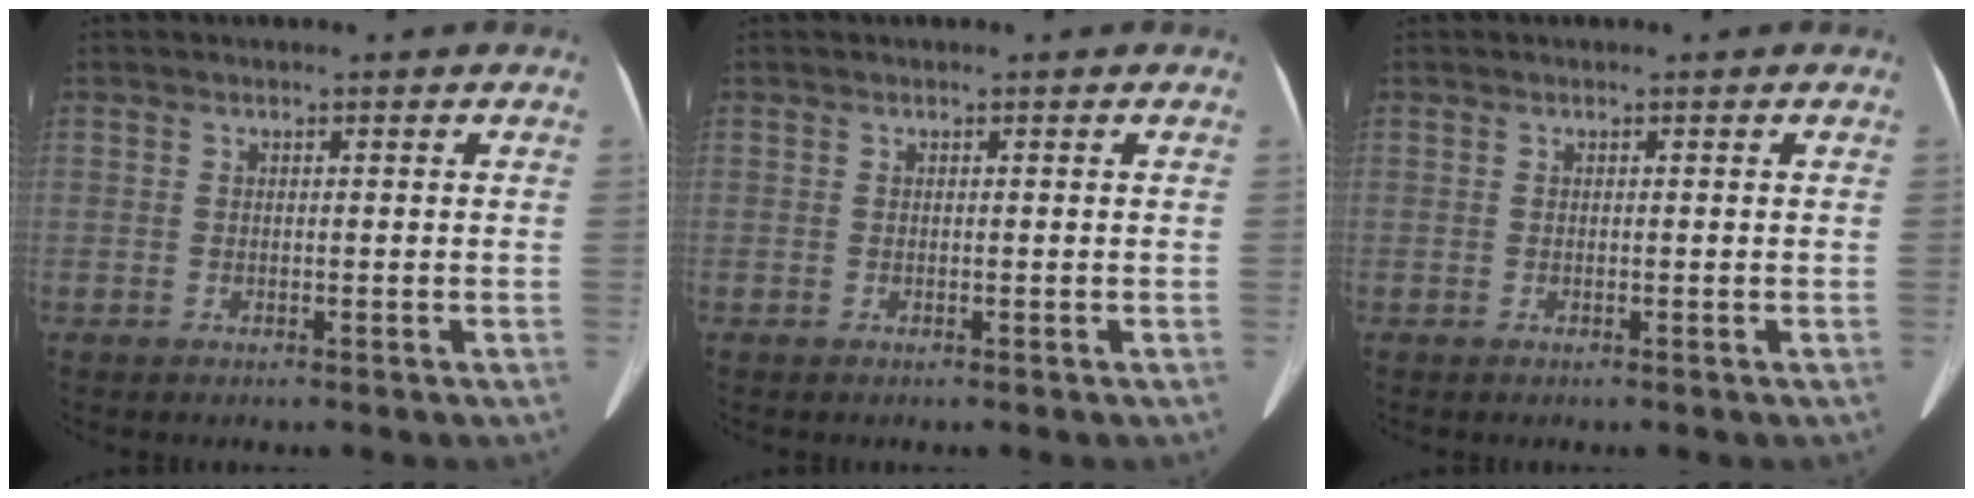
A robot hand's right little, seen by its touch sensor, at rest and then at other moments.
{"total": 0.0}
{"total": 0.0}